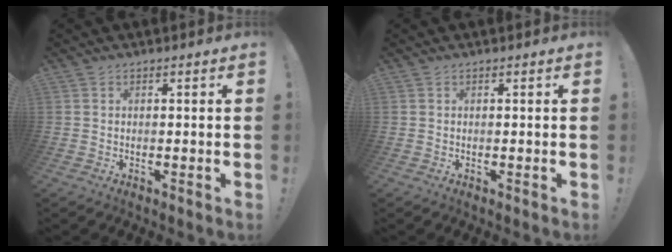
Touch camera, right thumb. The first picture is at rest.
{"total": 0.0}